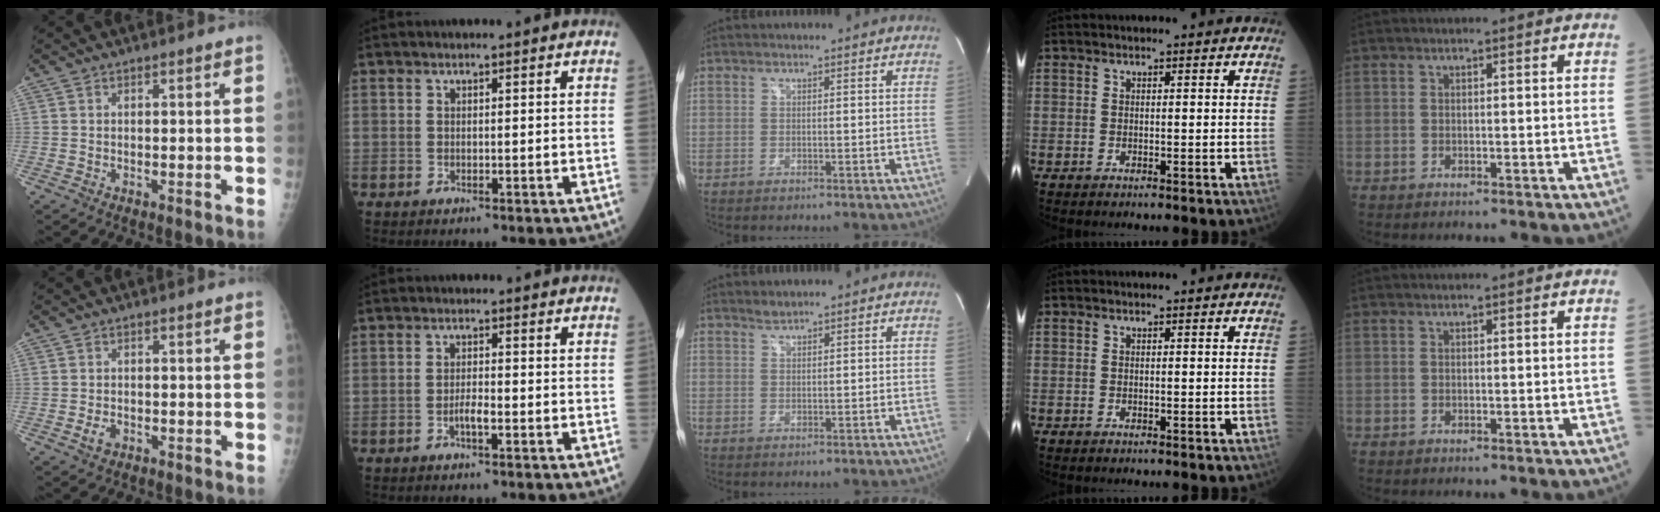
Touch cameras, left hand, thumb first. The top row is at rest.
{"thumb": {"total": 2.0, "force": [-0.7, 1.3, 1.2], "torque": [-0.020, 0.001, -0.012]}, "index": {"total": 1.9, "force": [-0.9, 0.3, 1.7], "torque": [-0.032, 0.002, -0.018]}, "middle": {"total": 1.1, "force": [1.1, -0.2, 0.0], "torque": [-0.008, -0.001, 0.024]}}